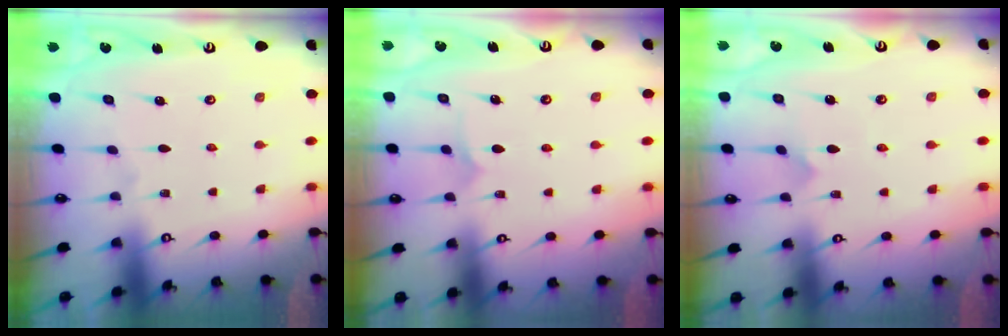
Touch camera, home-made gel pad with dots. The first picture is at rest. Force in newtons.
{"total": 5.3, "press": 5.3, "slide": 0.1}
{"total": 8.1, "press": 8.1, "slide": 0.6}